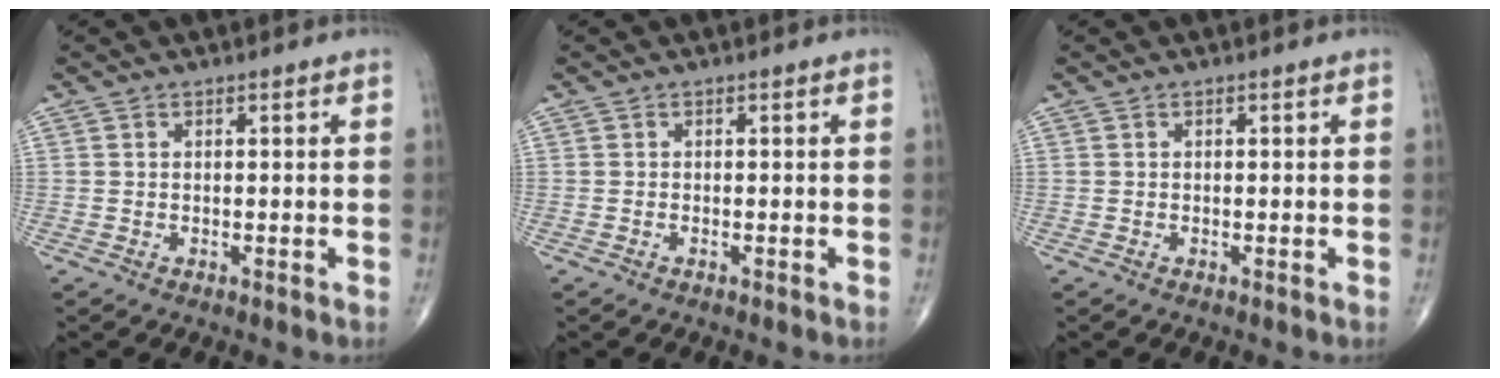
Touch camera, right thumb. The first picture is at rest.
{"total": 0.0}
{"total": 0.0}